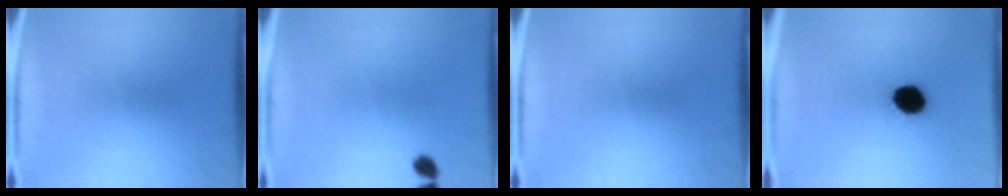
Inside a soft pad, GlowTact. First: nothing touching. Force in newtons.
{"total": 1.9}
{"total": 0.0}
{"total": 8.7}